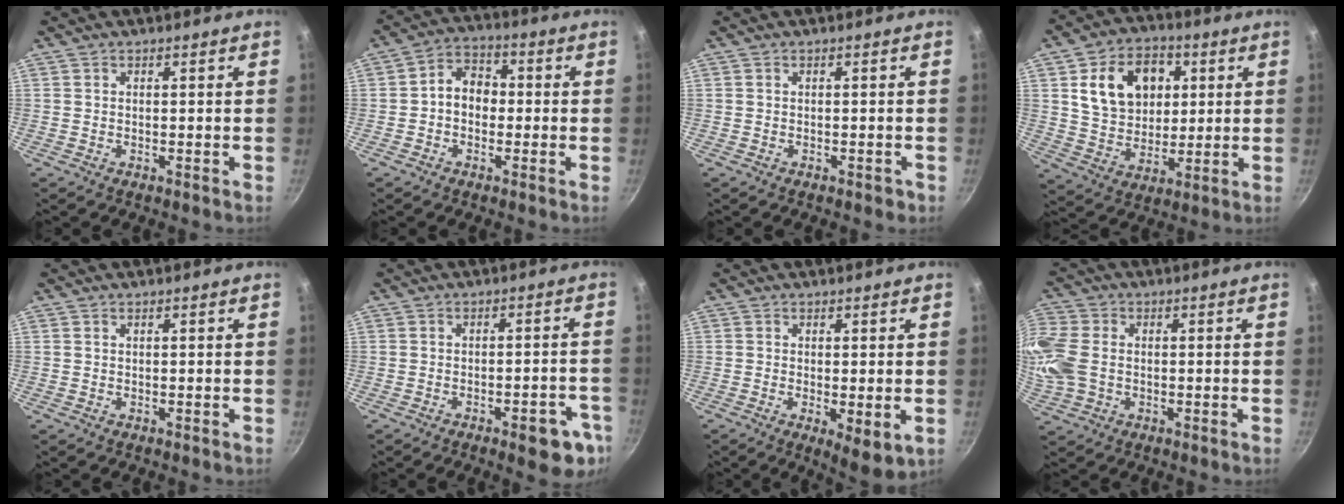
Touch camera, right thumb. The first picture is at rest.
{"total": 6.7, "force": [-0.5, 5.3, 4.2], "torque": [-0.033, 0.023, -0.023]}
{"total": 1.1, "force": [-0.6, 0.7, 0.7], "torque": [0.002, 0.010, -0.002]}
{"total": 15.5, "force": [4.1, 11.7, 9.2], "torque": [-0.122, 0.000, 0.072]}
{"total": 0.0}
{"total": 9.1, "force": [-4.4, 3.4, 7.1], "torque": [-0.055, 0.027, -0.048]}
{"total": 6.1, "force": [-1.0, 2.1, 5.6], "torque": [-0.077, -0.018, -0.007]}
{"total": 11.5, "force": [-0.2, 8.8, 7.4], "torque": [-0.176, 0.009, -0.009]}